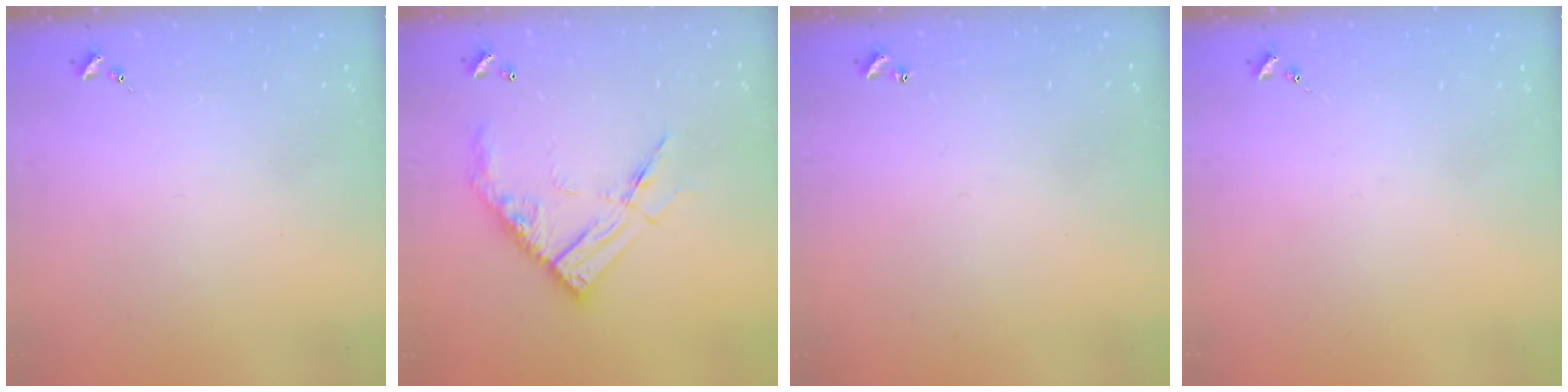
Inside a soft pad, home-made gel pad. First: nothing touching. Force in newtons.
{"total": 15.8, "press": 15.7, "slide": 1.4}
{"total": 1.0, "press": 1.0, "slide": 0.2}
{"total": 0.0}